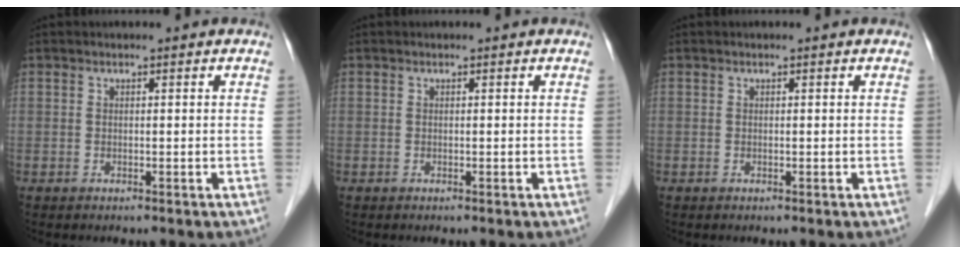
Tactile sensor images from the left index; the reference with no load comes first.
{"total": 0.0}
{"total": 0.0}